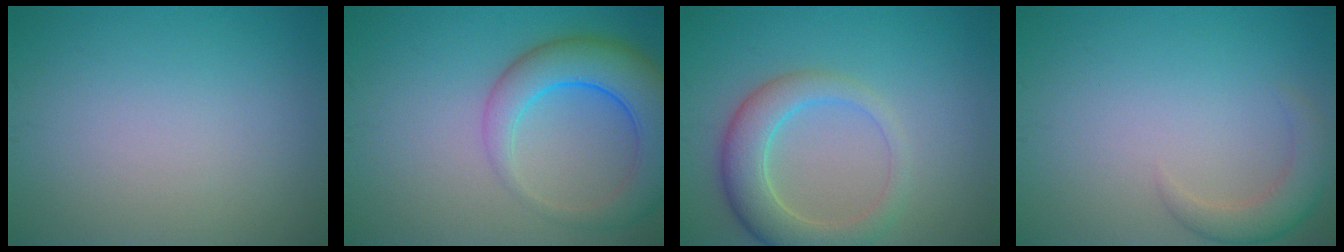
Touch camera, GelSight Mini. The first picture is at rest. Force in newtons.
{"total": 7.1, "press": 7.1, "slide": 0.3}
{"total": 5.2, "press": 5.1, "slide": 0.4}
{"total": 2.9, "press": 2.9, "slide": 0.3}